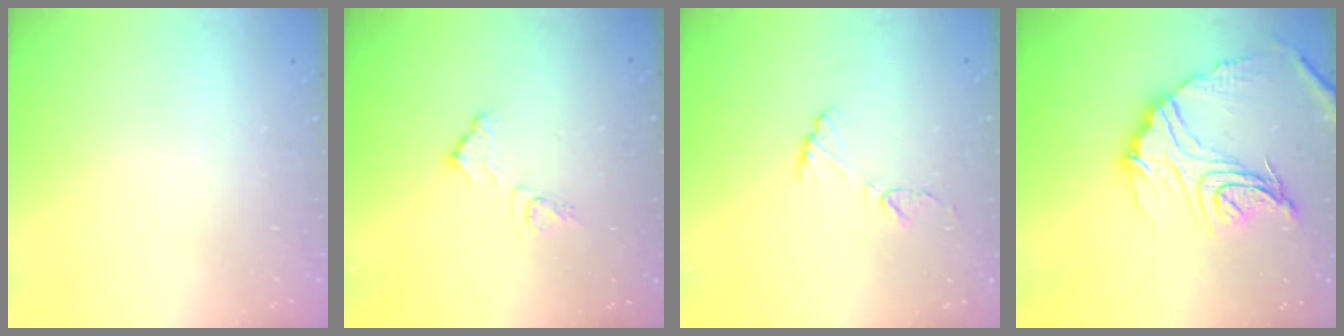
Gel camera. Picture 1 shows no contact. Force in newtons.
{"total": 9.7, "press": 9.7, "slide": 0.3}
{"total": 8.5, "press": 8.5, "slide": 0.6}
{"total": 18.2, "press": 18.1, "slide": 1.6}